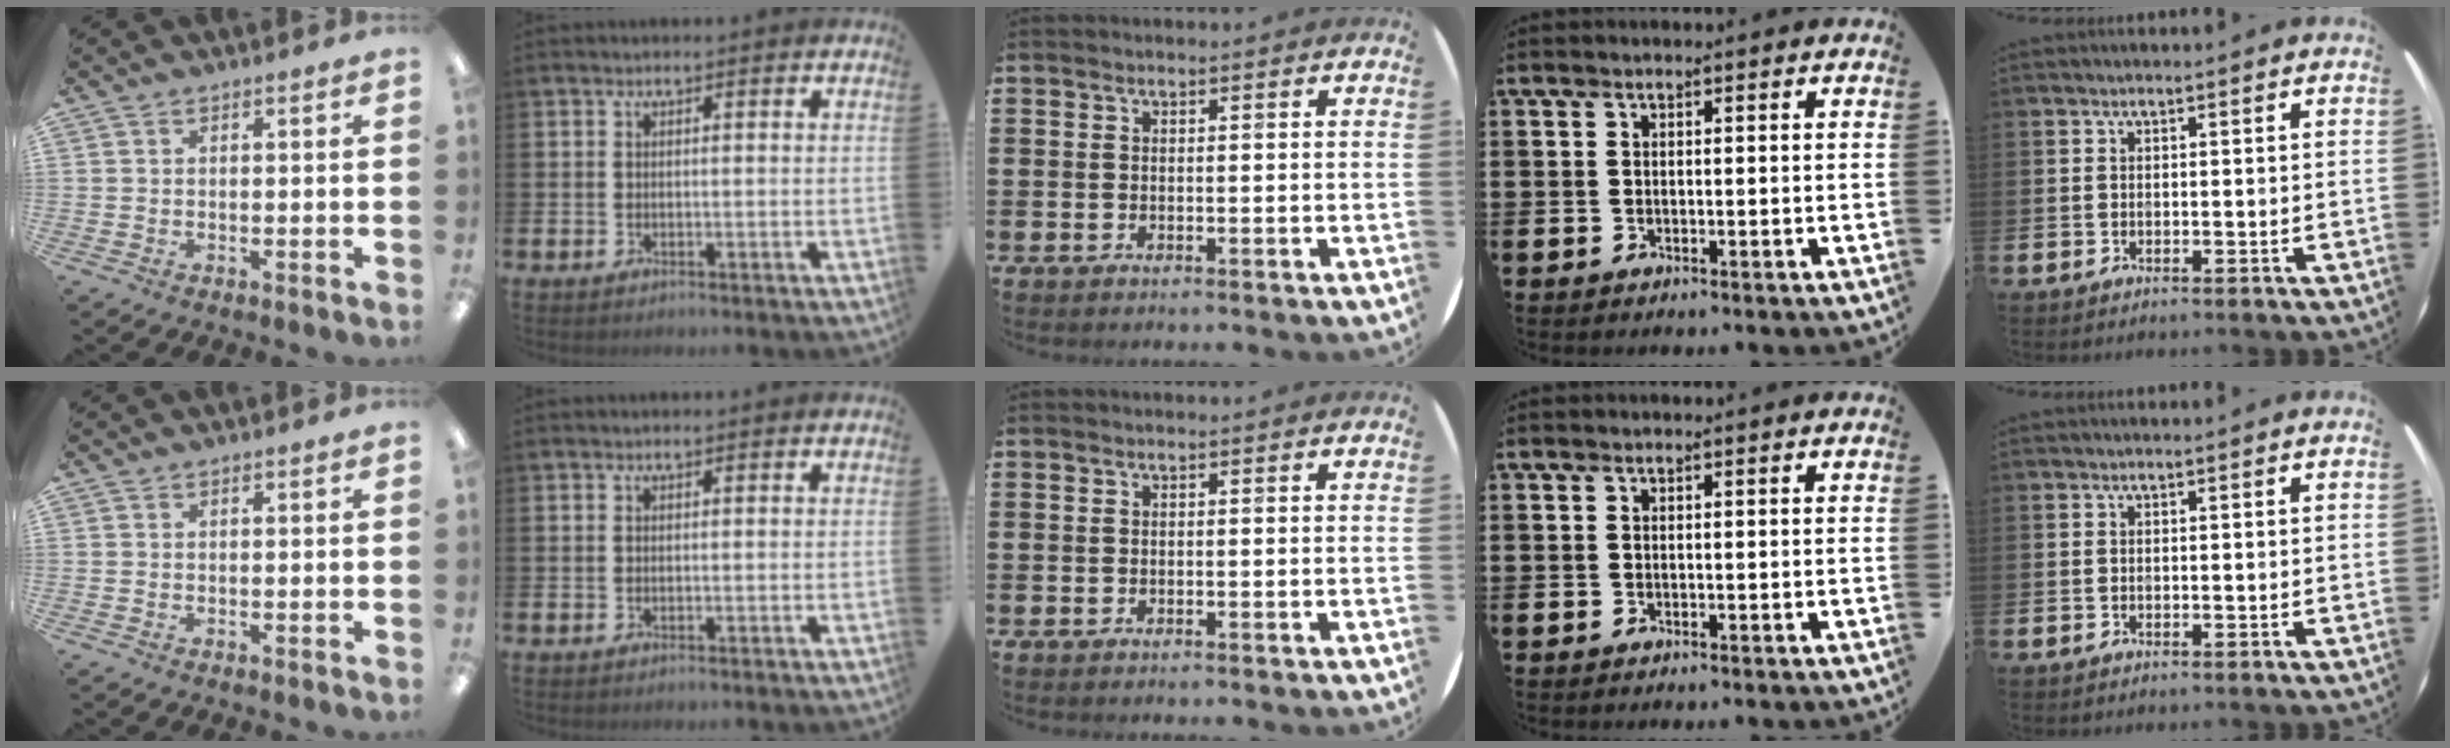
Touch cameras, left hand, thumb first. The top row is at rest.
{}